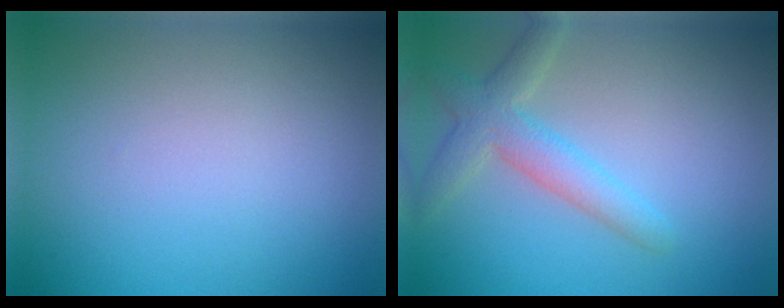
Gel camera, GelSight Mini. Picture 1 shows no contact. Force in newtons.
{"total": 3.7, "press": 3.7, "slide": 0.3}